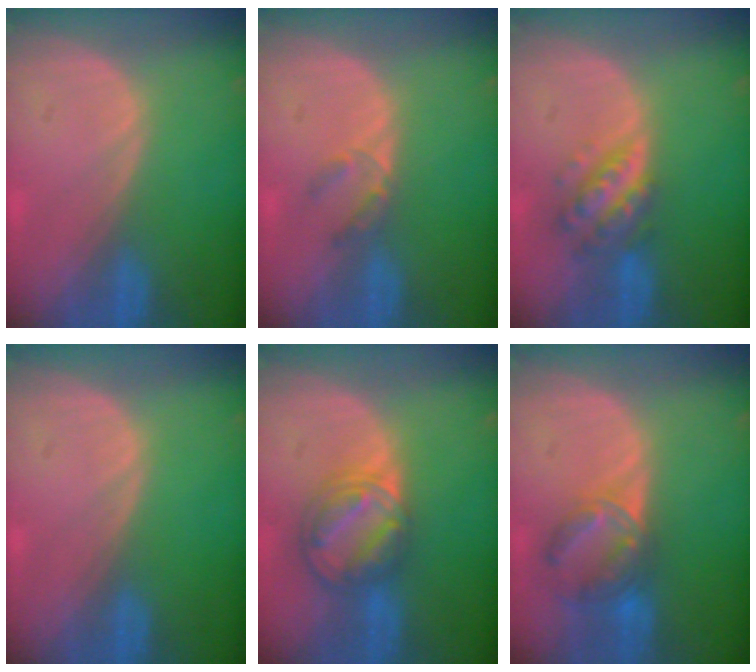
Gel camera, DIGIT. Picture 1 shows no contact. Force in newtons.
{"total": 2.5, "press": 2.3, "slide": 1.0}
{"total": 6.0, "press": 5.5, "slide": 2.5}
{"total": 0.0}
{"total": 8.1, "press": 7.0, "slide": 4.1}
{"total": 7.1, "press": 6.1, "slide": 3.6}